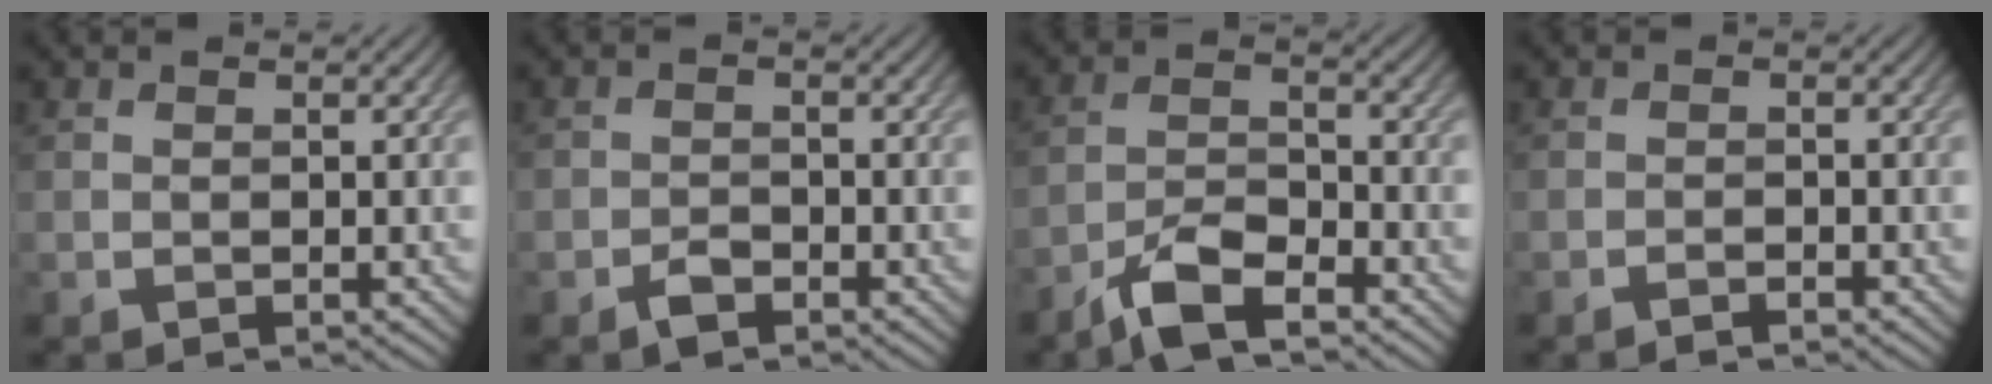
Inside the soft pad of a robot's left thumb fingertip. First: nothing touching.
{"total": 2.3, "force": [-1.6, 1.3, 1.1], "torque": [-0.019, 0.001, -0.032]}
{"total": 6.5, "force": [-5.0, 1.6, 3.8], "torque": [-0.076, 0.000, -0.102]}
{"total": 1.3, "force": [-1.1, 0.1, 0.7], "torque": [-0.011, 0.002, -0.022]}